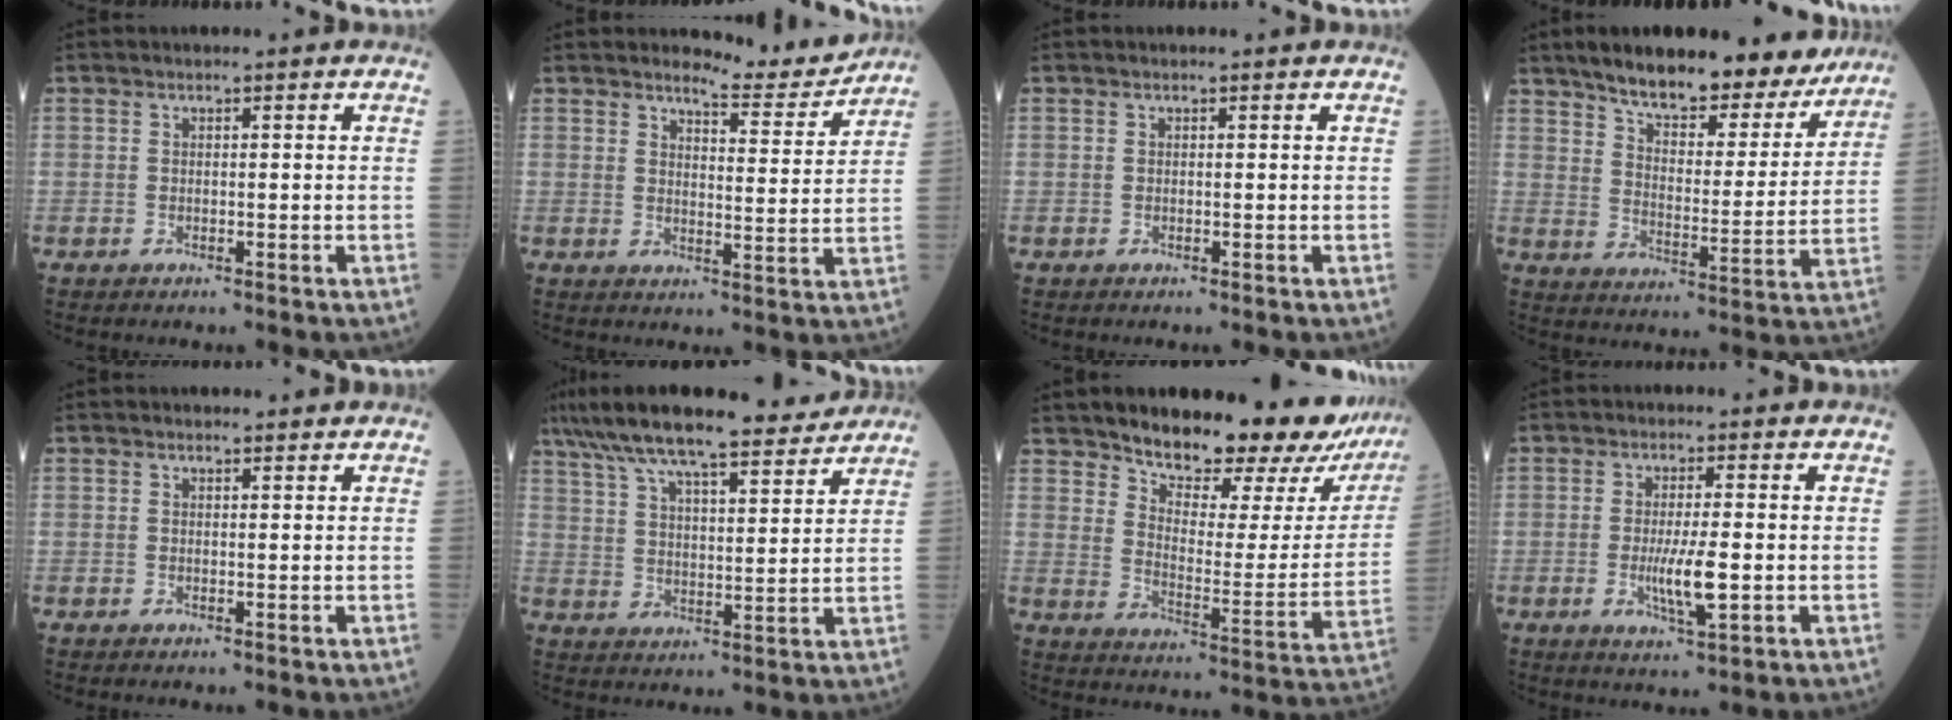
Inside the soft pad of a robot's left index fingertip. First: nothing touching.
{"total": 6.1, "force": [6.1, 0.1, 0.3], "torque": [-0.016, -0.028, 0.083]}
{"total": 0.0}
{"total": 19.3, "force": [16.5, 5.3, 8.5], "torque": [-0.116, -0.005, 0.231]}
{"total": 1.6, "force": [1.5, 0.3, 0.2], "torque": [-0.011, 0.006, 0.022]}
{"total": 18.3, "force": [15.6, 2.7, 9.0], "torque": [-0.163, 0.030, 0.244]}
{"total": 22.9, "force": [19.7, 5.4, 10.3], "torque": [-0.142, -0.057, 0.250]}
{"total": 5.2, "force": [-0.8, 0.6, 5.2], "torque": [-0.104, -0.011, -0.011]}